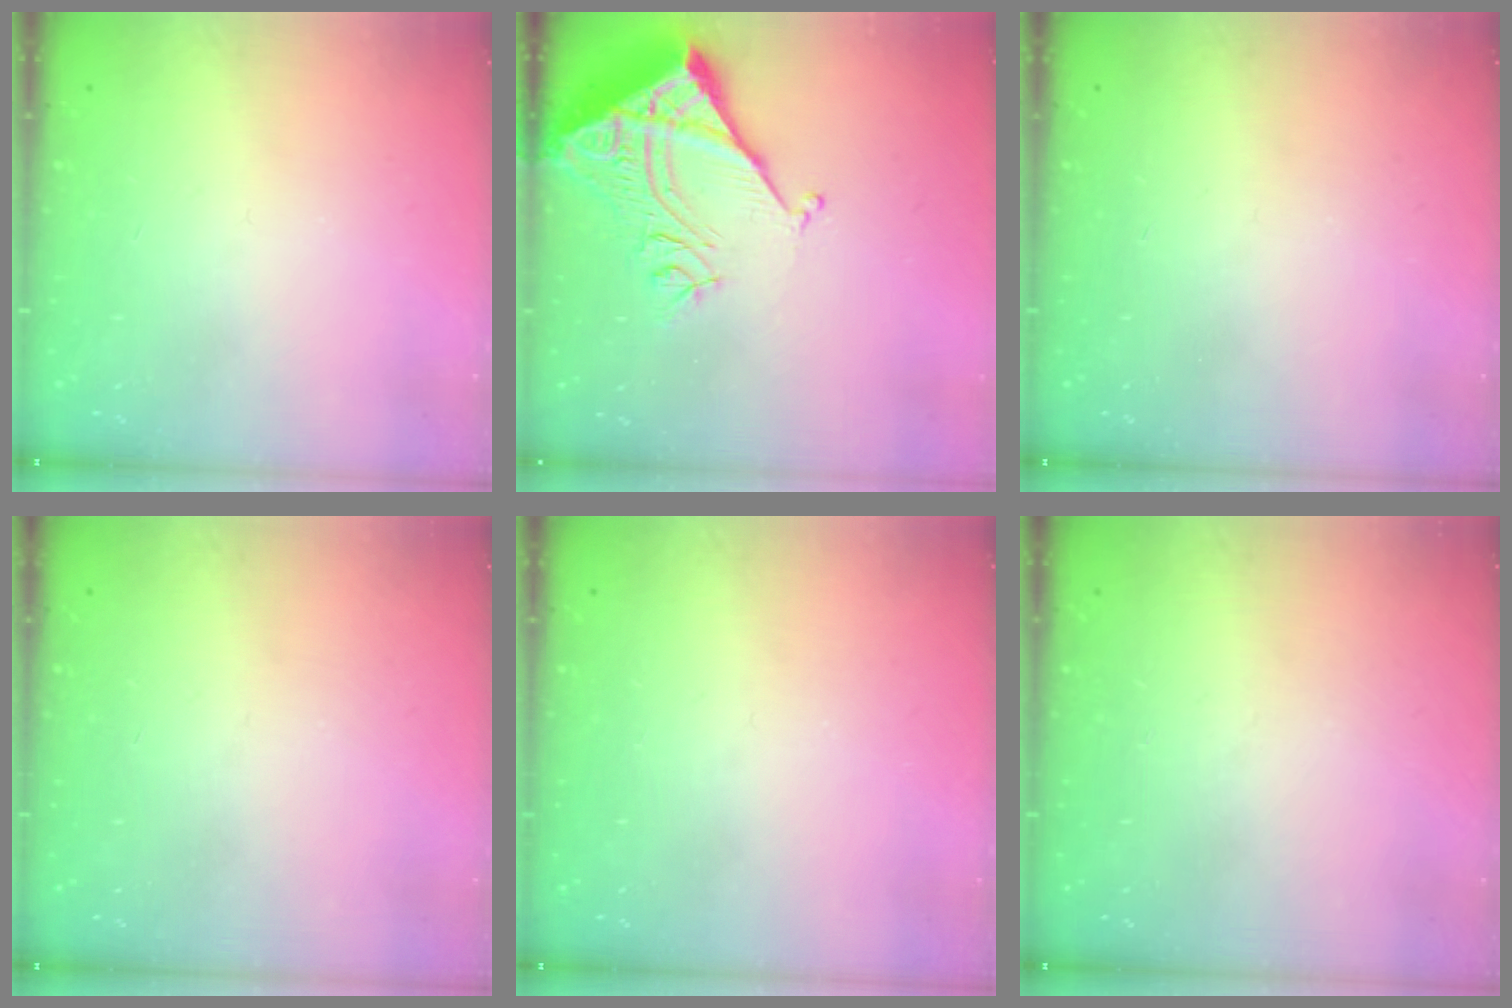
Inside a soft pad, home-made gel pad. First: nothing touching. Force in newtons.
{"total": 9.6, "press": 9.5, "slide": 1.1}
{"total": 0.0}
{"total": 0.0}
{"total": 0.0}
{"total": 0.0}